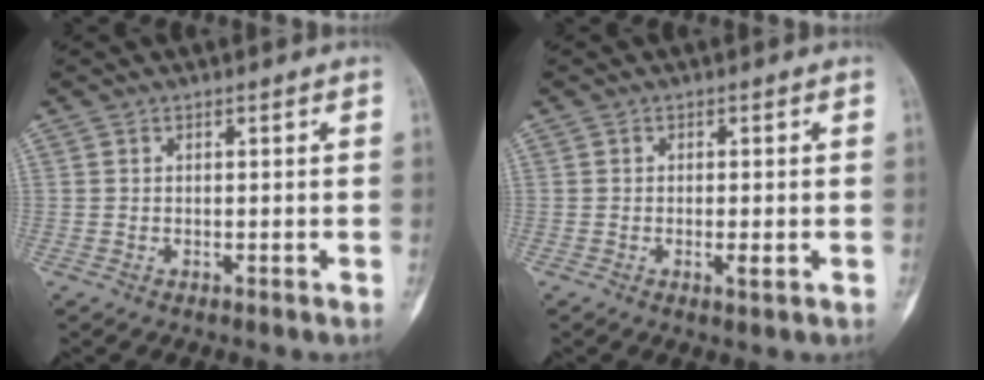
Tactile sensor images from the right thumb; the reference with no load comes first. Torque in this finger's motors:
{"motor_torque": [-0.44, -0.01, -0.34, 0.09, -0.05]}